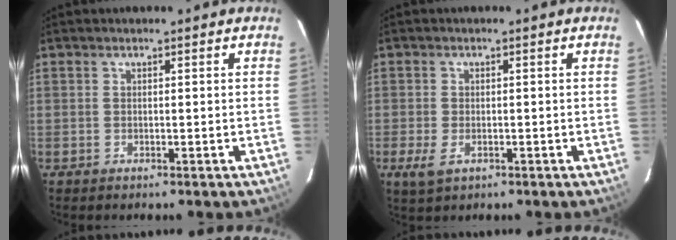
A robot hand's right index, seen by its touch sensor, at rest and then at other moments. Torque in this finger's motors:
{"motor_torque": [0.24, 0.01, 0.05, 0.03]}